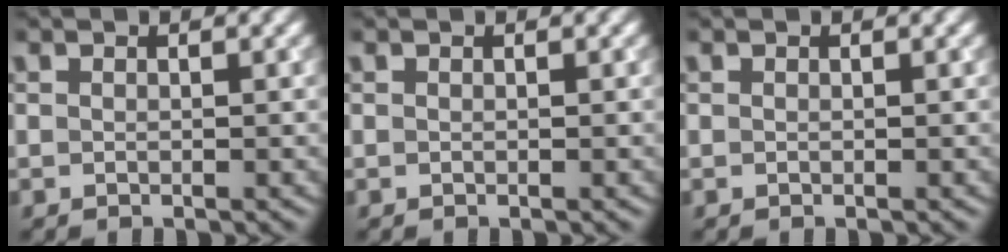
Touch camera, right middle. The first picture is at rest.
{"total": 0.0}
{"total": 0.0}